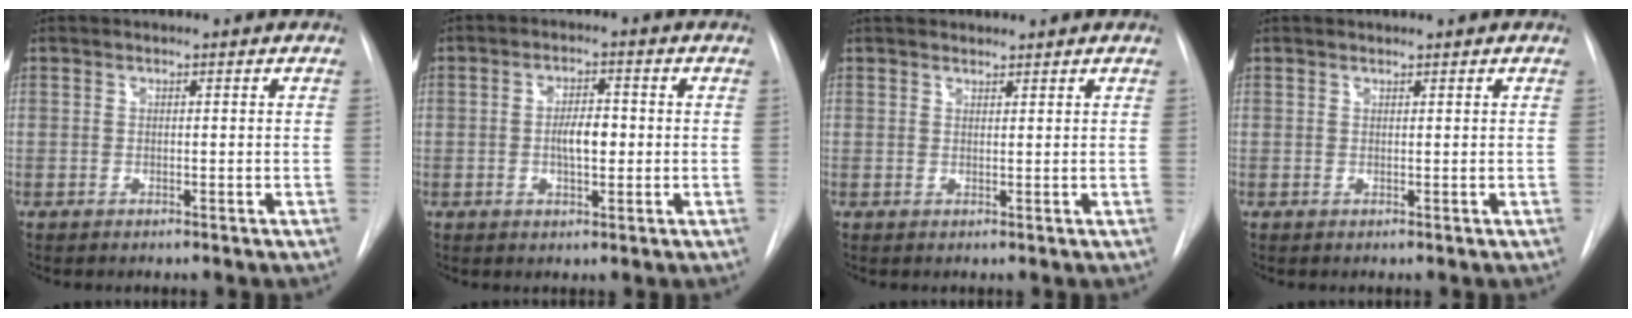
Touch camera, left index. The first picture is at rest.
{"total": 4.3, "force": [-0.3, 1.7, 3.9], "torque": [-0.067, 0.004, -0.004]}
{"total": 3.2, "force": [3.0, 0.8, 0.8], "torque": [-0.008, 0.027, 0.051]}
{"total": 0.6, "force": [0.6, -0.1, 0.0], "torque": [-0.005, 0.007, 0.014]}